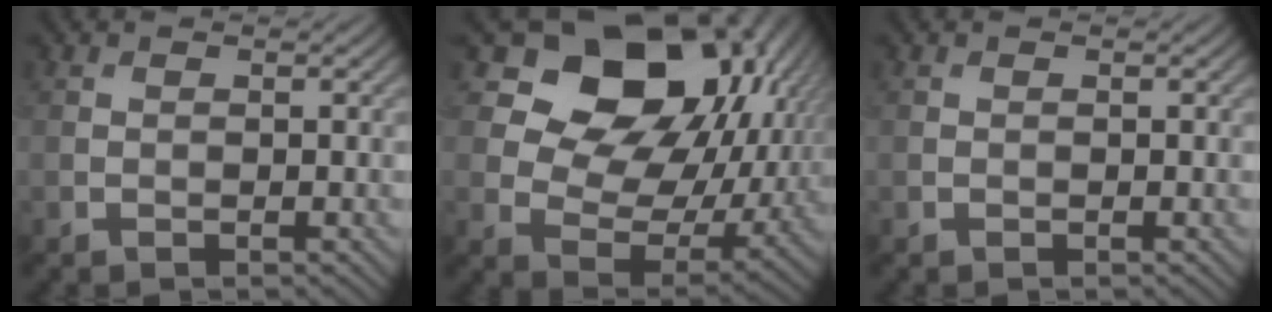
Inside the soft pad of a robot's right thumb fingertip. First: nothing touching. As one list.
[{"total": 17.3, "force": [6.4, 12.6, 9.9], "torque": [-0.174, 0.009, 0.128]}, {"total": 0.0}]